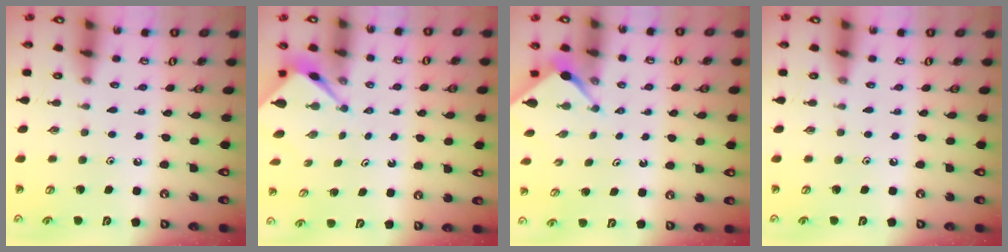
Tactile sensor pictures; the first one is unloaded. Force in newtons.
{"total": 2.5, "press": 2.5, "slide": 0.1}
{"total": 2.3, "press": 2.3, "slide": 0.2}
{"total": 0.0}